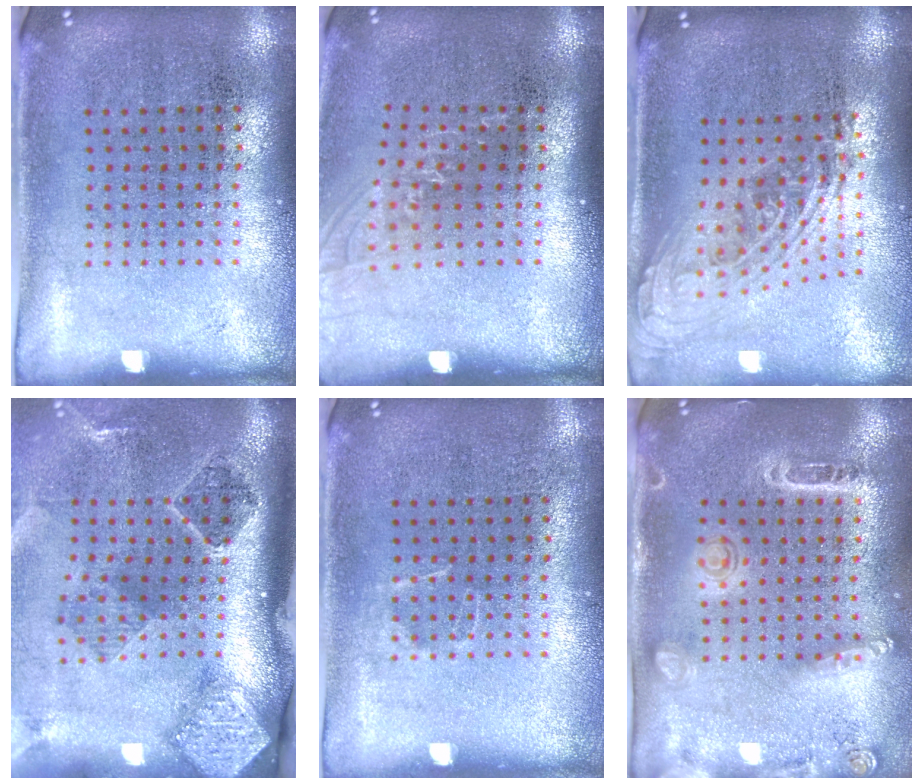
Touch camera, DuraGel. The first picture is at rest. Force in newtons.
{"total": 1.1, "press": 0.9, "slide": 0.6}
{"total": 2.1, "press": 1.6, "slide": 1.4}
{"total": 2.9, "press": 1.8, "slide": 2.2}
{"total": 0.6, "press": 0.6, "slide": 0.2}
{"total": 1.5, "press": 1.4, "slide": 0.6}